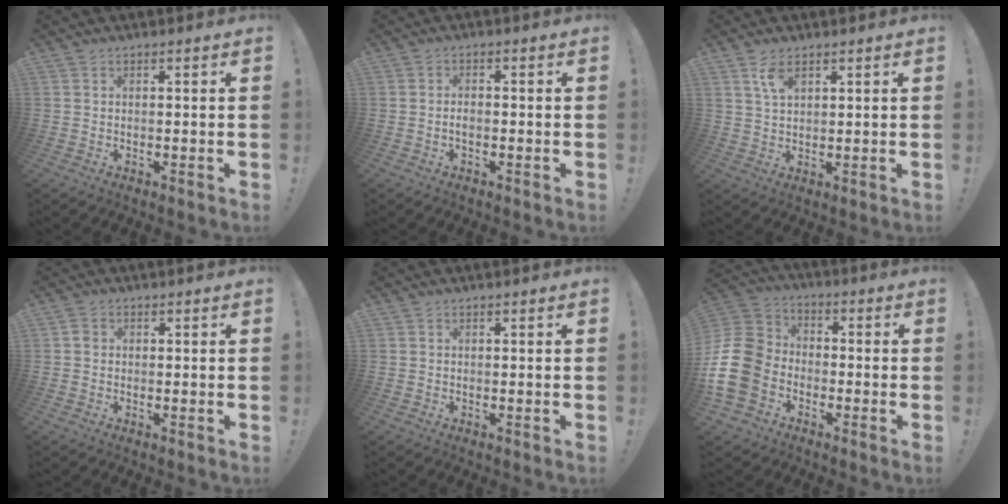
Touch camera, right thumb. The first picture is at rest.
{"total": 1.5, "force": [-0.6, 0.6, 1.3], "torque": [-0.021, 0.005, -0.012]}
{"total": 5.1, "force": [2.9, 2.4, 3.4], "torque": [-0.055, -0.012, 0.050]}
{"total": 1.4, "force": [-0.1, 1.2, 0.6], "torque": [-0.007, 0.004, -0.003]}
{"total": 0.0}
{"total": 15.7, "force": [-5.6, 12.1, 8.4], "torque": [-0.161, 0.047, -0.093]}